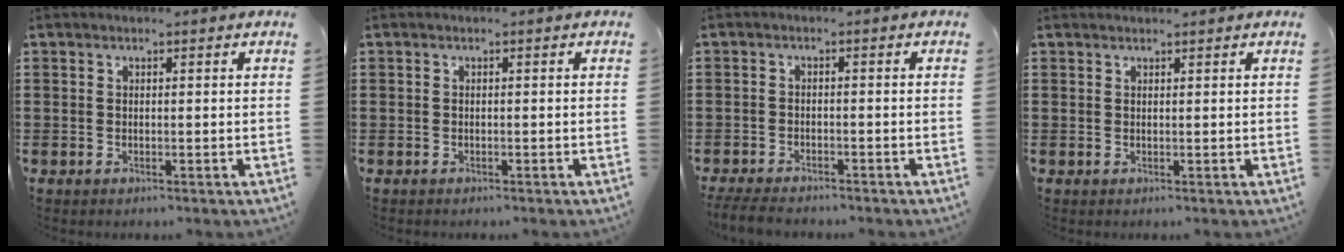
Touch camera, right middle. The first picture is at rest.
{"total": 0.7, "force": [-0.4, 0.5, -0.1], "torque": [0.002, 0.005, -0.011]}
{"total": 2.9, "force": [-2.8, 0.6, 0.6], "torque": [-0.019, 0.001, -0.060]}
{"total": 0.7, "force": [0.7, 0.1, 0.0], "torque": [0.006, -0.003, 0.012]}